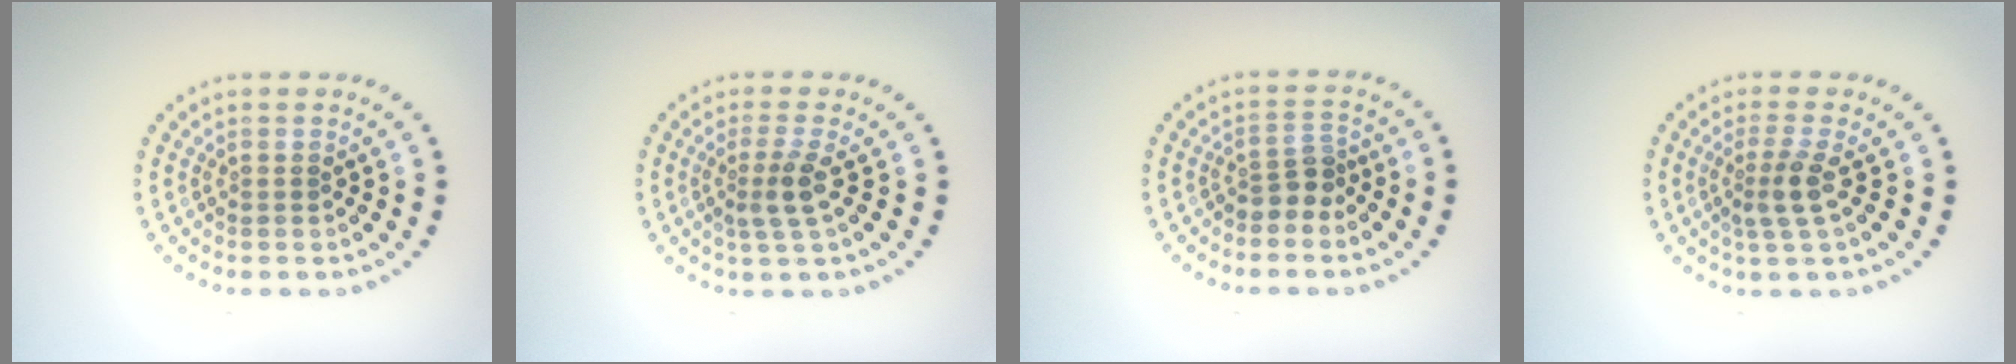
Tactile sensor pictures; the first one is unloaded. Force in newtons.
{"total": 2.4, "press": 1.8, "slide": 1.6}
{"total": 2.2, "press": 1.7, "slide": 1.4}
{"total": 2.4, "press": 1.8, "slide": 1.5}